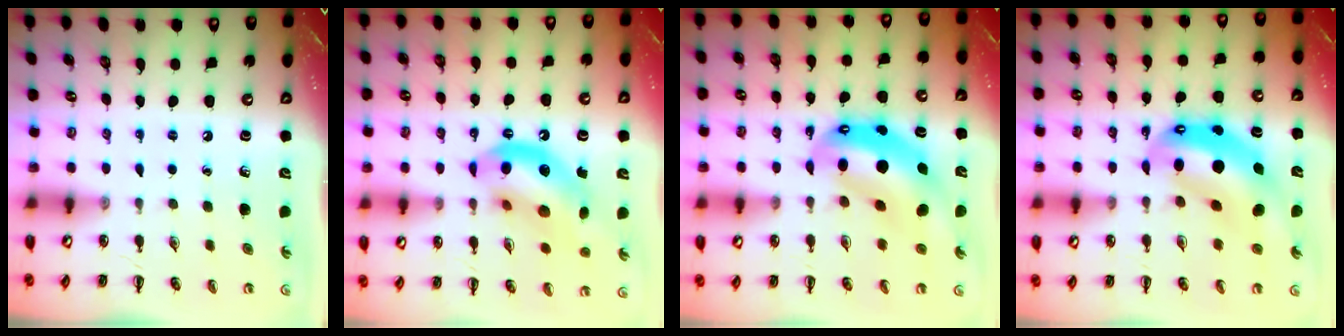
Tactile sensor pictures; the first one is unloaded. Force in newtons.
{"total": 16.1, "press": 15.7, "slide": 3.6}
{"total": 12.8, "press": 12.4, "slide": 3.2}
{"total": 12.8, "press": 12.4, "slide": 3.2}